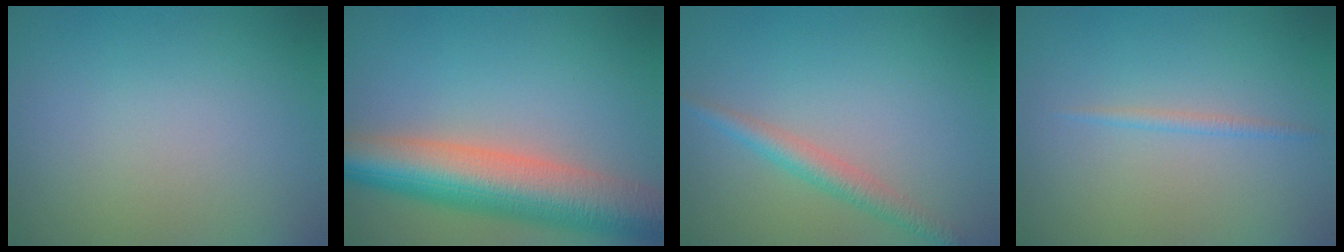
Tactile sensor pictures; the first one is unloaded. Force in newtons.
{"total": 10.2, "press": 10.2, "slide": 0.5}
{"total": 2.4, "press": 2.4, "slide": 0.1}
{"total": 0.9, "press": 0.9, "slide": 0.1}